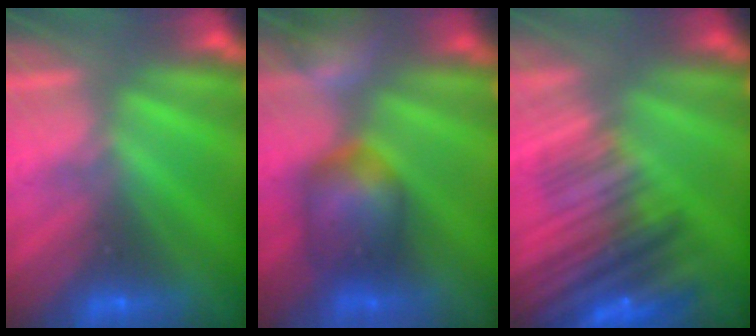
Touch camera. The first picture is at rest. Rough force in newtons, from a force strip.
{"total": 7.3}
{"total": 7.3}